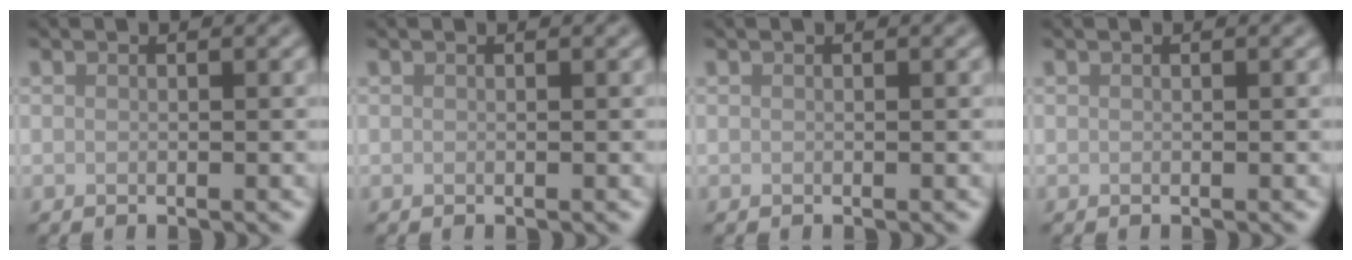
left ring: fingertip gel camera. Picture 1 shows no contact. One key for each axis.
{"total": 0.0}
{"total": 0.0}
{"total": 0.0}